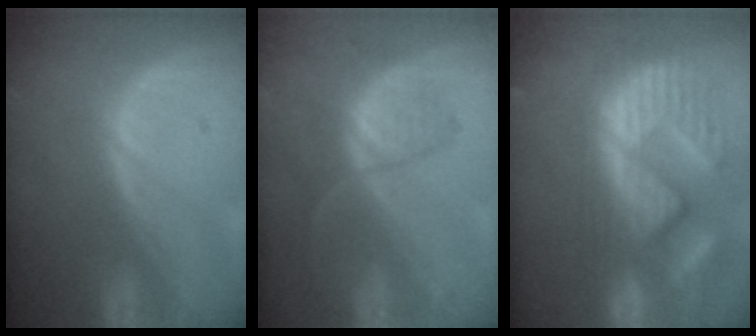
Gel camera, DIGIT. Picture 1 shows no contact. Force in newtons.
{"total": 6.3, "press": 5.8, "slide": 2.3}
{"total": 14.2, "press": 12.1, "slide": 7.5}